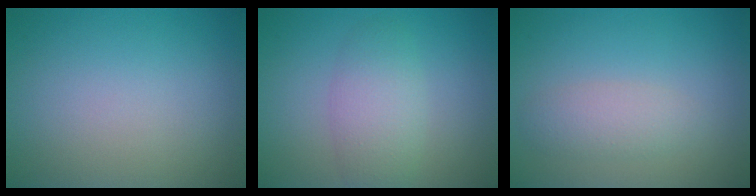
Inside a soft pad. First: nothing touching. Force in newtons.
{"total": 3.4, "press": 3.4, "slide": 0.1}
{"total": 2.1, "press": 2.1, "slide": 0.1}